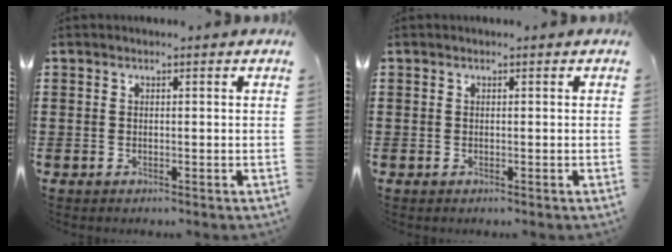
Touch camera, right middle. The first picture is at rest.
{"total": 0.0}